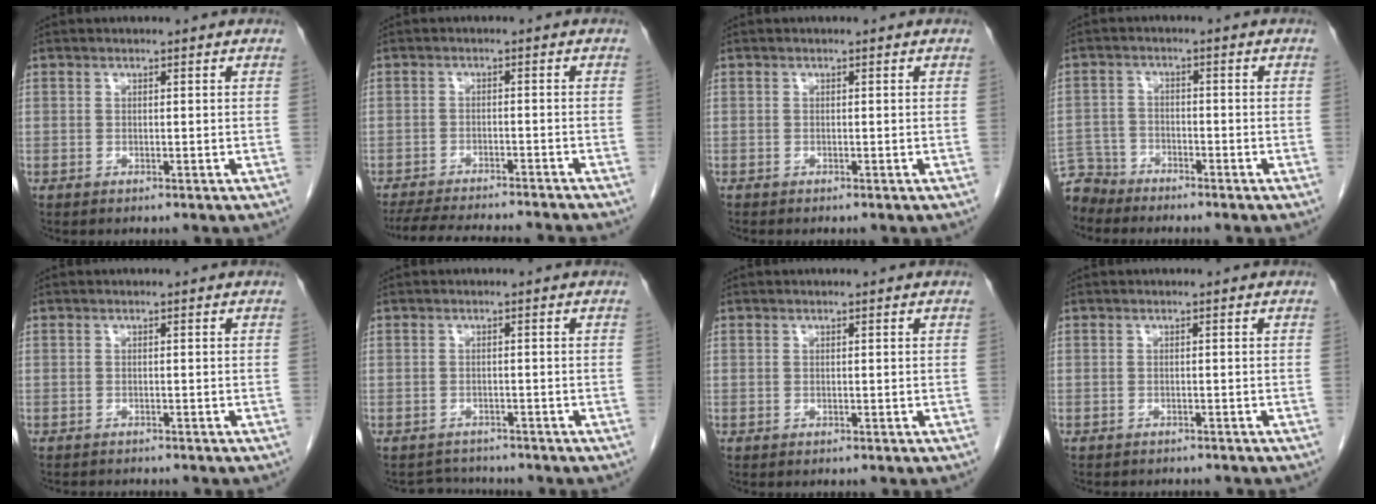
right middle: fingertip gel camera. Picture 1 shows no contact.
{"total": 15.0, "force": [-13.7, 1.4, 5.9], "torque": [-0.107, -0.023, -0.188]}
{"total": 0.0}
{"total": 5.2, "force": [-4.9, 1.4, -0.8], "torque": [0.017, -0.005, -0.096]}
{"total": 3.5, "force": [-3.3, 0.6, 1.0], "torque": [-0.017, -0.008, -0.044]}
{"total": 3.0, "force": [-2.9, 0.7, -0.4], "torque": [0.001, -0.008, -0.044]}
{"total": 0.0}
{"total": 4.8, "force": [-4.4, 1.3, 1.5], "torque": [-0.020, -0.004, -0.055]}